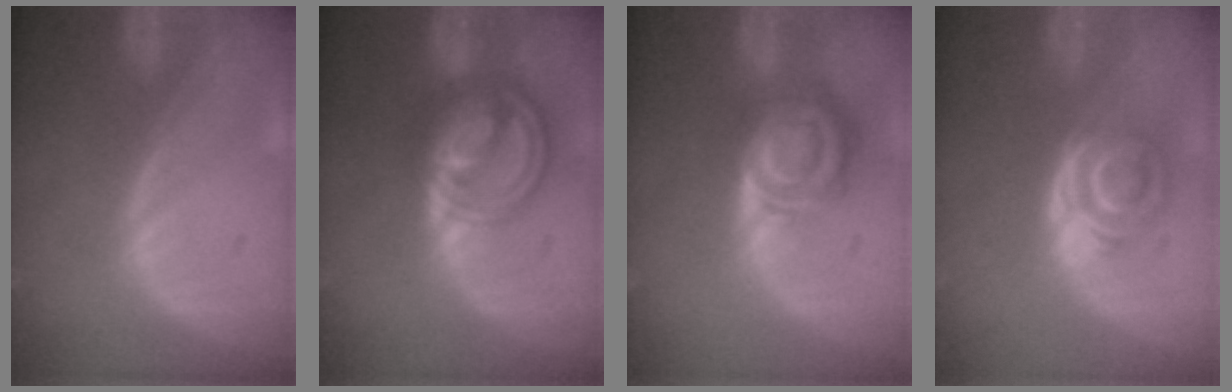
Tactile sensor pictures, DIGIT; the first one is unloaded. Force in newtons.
{"total": 8.3, "press": 8.3, "slide": 0.6}
{"total": 8.3, "press": 7.1, "slide": 4.2}
{"total": 6.2, "press": 5.2, "slide": 3.3}